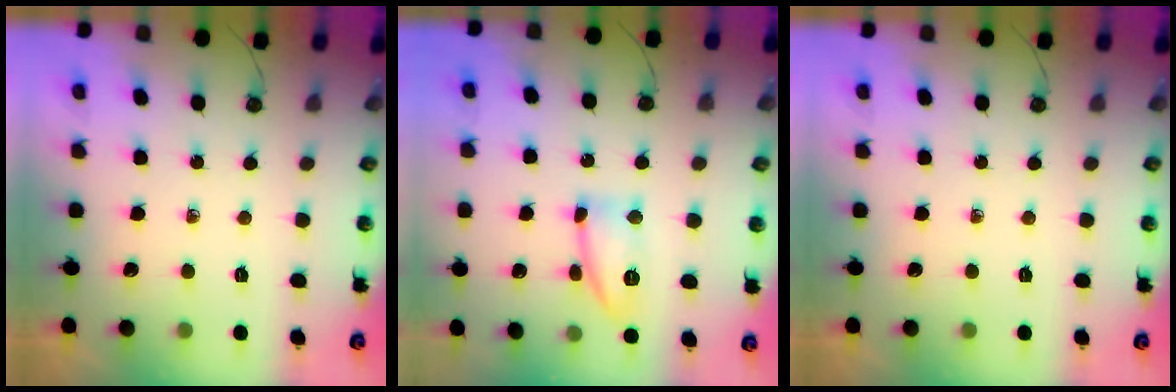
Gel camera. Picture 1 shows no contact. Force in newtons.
{"total": 12.5, "press": 12.5, "slide": 1.0}
{"total": 0.0}